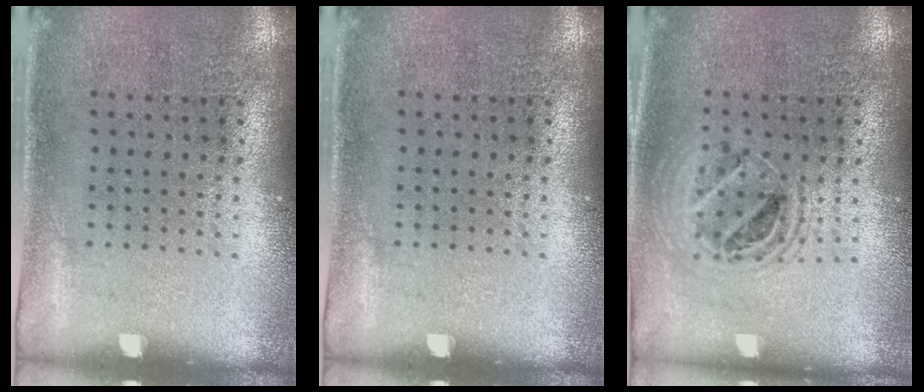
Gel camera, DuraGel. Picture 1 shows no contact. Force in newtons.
{"total": 0.0}
{"total": 1.5, "press": 1.3, "slide": 0.7}